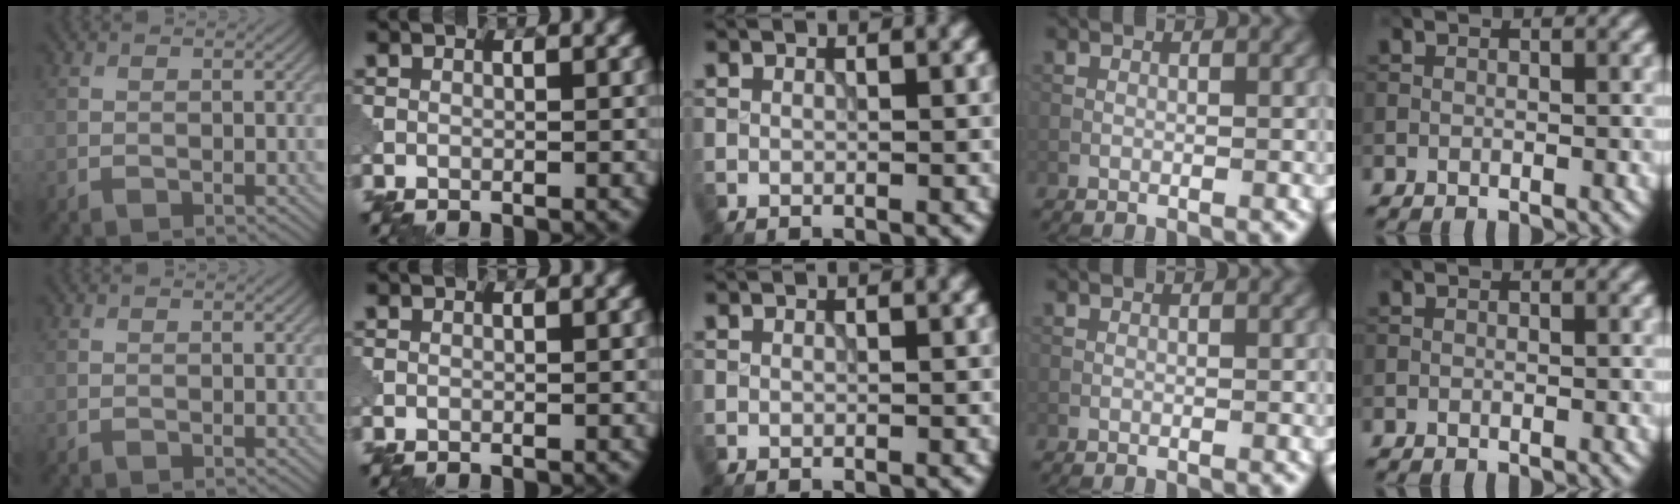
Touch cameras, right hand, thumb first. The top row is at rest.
{}